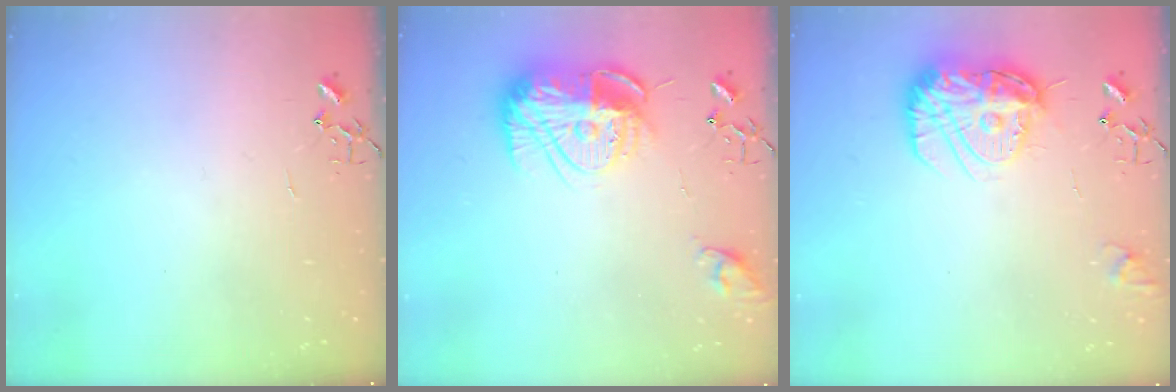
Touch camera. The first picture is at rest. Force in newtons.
{"total": 17.2, "press": 17.1, "slide": 1.7}
{"total": 15.3, "press": 15.2, "slide": 1.3}